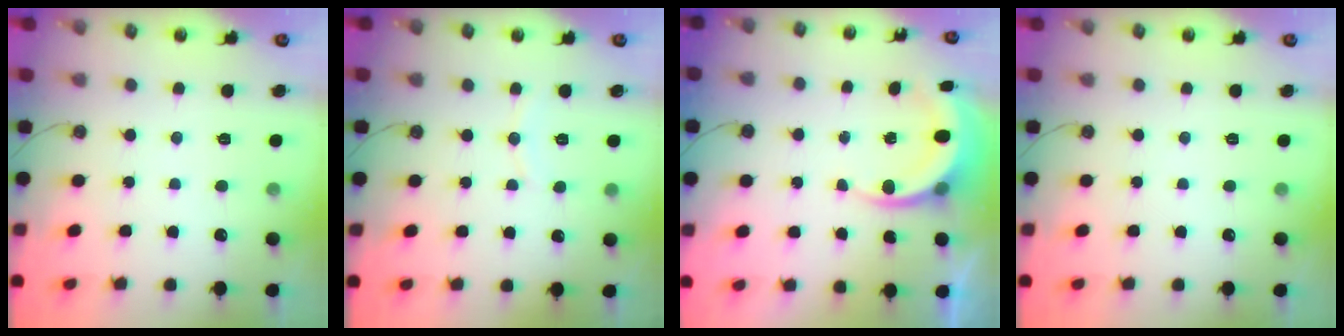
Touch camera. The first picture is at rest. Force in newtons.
{"total": 5.4, "press": 5.4, "slide": 0.7}
{"total": 5.7, "press": 5.5, "slide": 1.4}
{"total": 0.0}